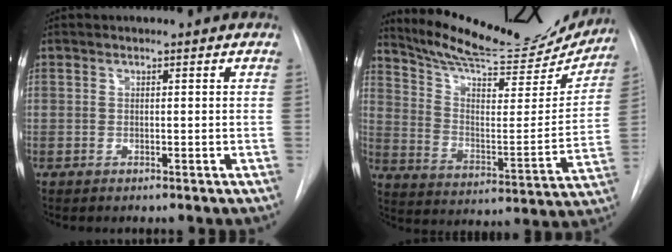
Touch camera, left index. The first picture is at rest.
{"total": 24.3, "force": [22.2, 4.3, 8.7], "torque": [-0.137, -0.052, 0.310]}